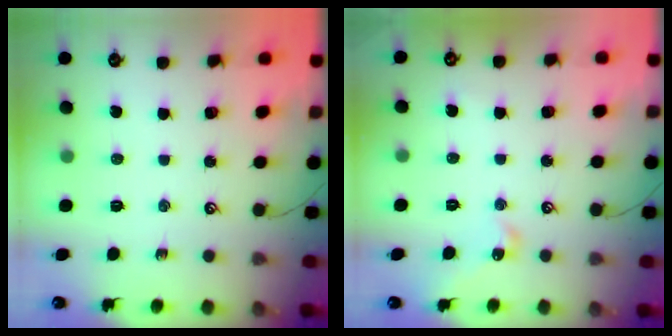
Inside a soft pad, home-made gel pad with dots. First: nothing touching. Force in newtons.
{"total": 3.4, "press": 3.3, "slide": 0.6}